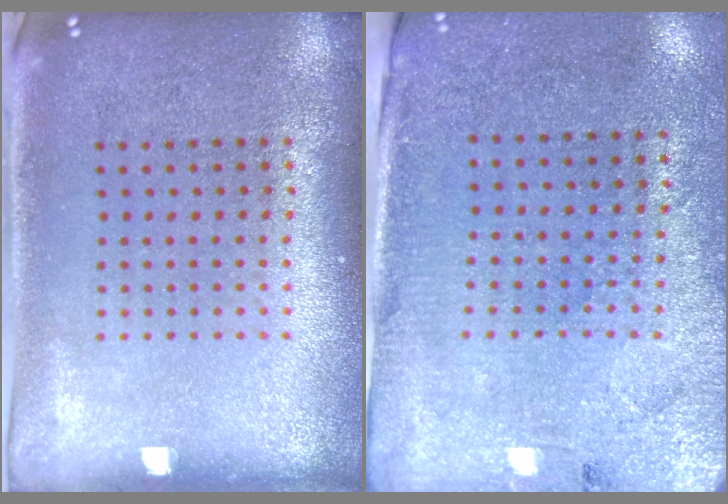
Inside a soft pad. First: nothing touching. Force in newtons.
{"total": 2.8, "press": 2.6, "slide": 1.2}